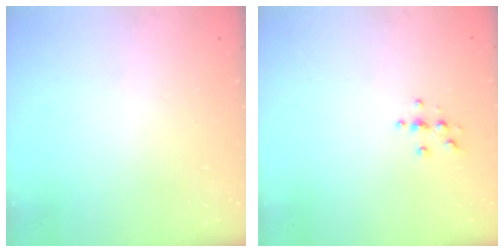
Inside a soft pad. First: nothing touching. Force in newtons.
{"total": 3.8, "press": 3.8, "slide": 0.4}